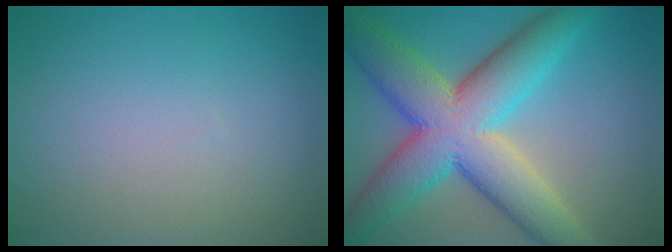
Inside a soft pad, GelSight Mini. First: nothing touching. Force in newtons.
{"total": 12.0, "press": 11.9, "slide": 0.8}